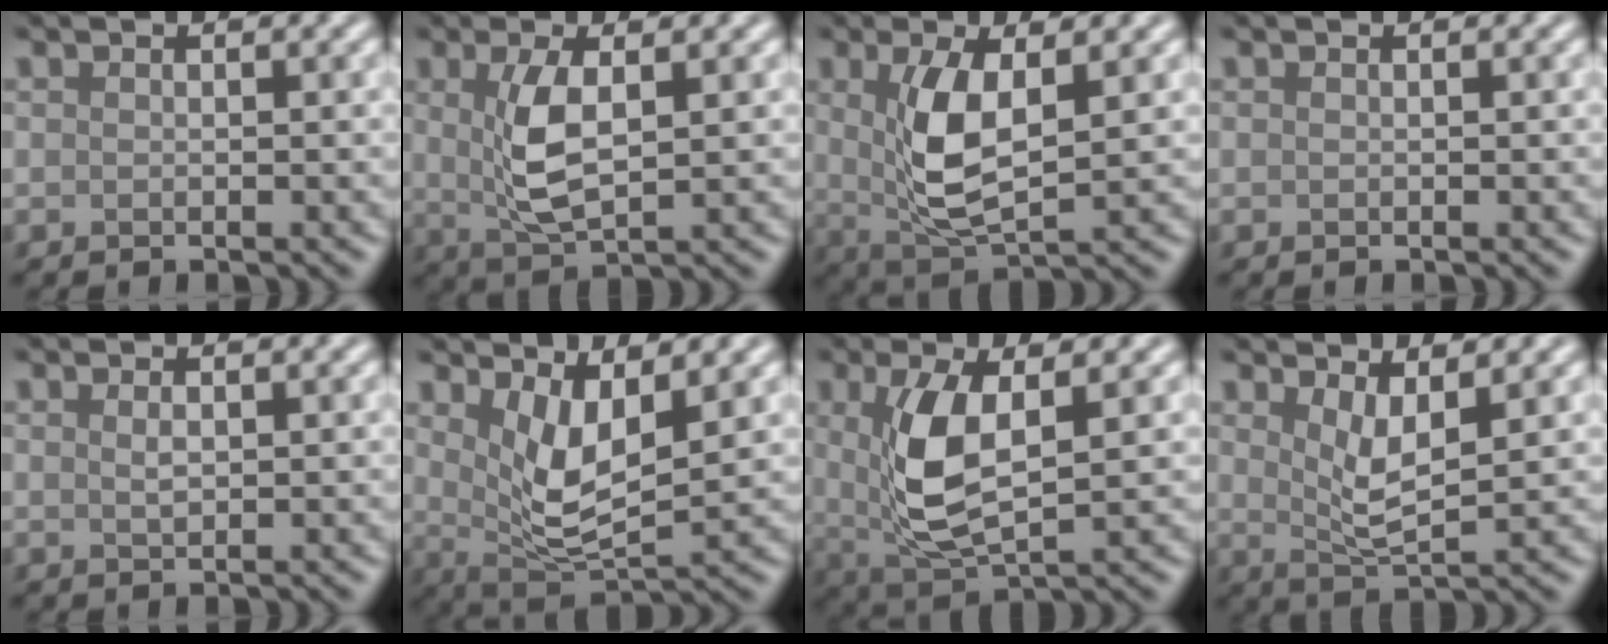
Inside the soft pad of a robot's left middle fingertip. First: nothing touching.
{"total": 4.0, "force": [0.4, 1.3, 3.7], "torque": [-0.085, -0.004, 0.020]}
{"total": 5.0, "force": [0.6, 1.8, 4.7], "torque": [-0.103, -0.010, 0.025]}
{"total": 0.0}
{"total": 0.5, "force": [0.2, 0.1, 0.5], "torque": [-0.010, 0.001, 0.011]}
{"total": 4.7, "force": [1.6, 1.6, 4.1], "torque": [-0.085, -0.016, 0.044]}
{"total": 5.8, "force": [0.6, 2.2, 5.3], "torque": [-0.122, -0.013, 0.026]}
{"total": 3.0, "force": [1.0, 0.7, 2.8], "torque": [-0.058, -0.012, 0.028]}